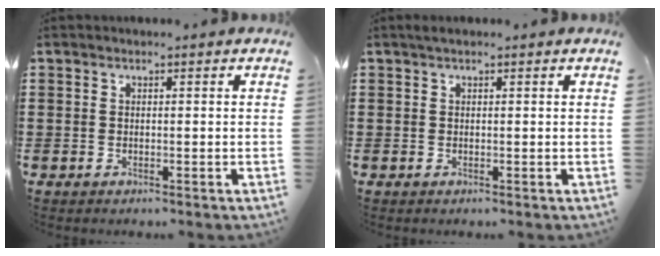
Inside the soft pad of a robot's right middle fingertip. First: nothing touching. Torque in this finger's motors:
{"motor_torque": [0.51, -0.40, 0.14, 0.04]}